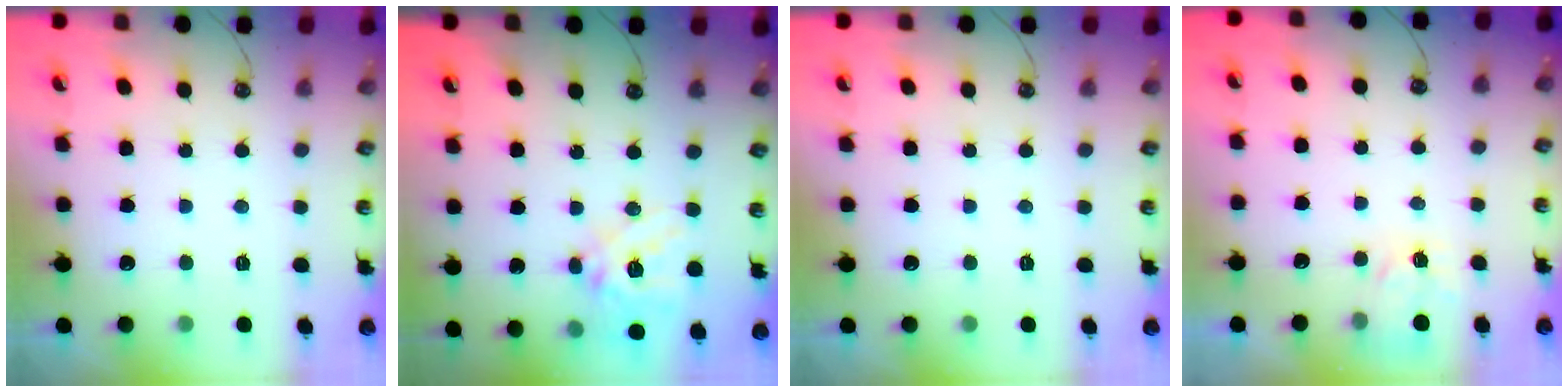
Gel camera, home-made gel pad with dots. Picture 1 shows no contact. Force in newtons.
{"total": 16.6, "press": 16.4, "slide": 2.6}
{"total": 0.0}
{"total": 5.2, "press": 5.2, "slide": 0.6}